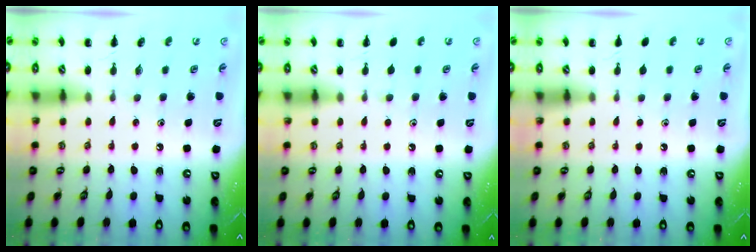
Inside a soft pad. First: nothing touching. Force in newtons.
{"total": 1.5, "press": 1.3, "slide": 0.7}
{"total": 0.6, "press": 0.6, "slide": 0.1}